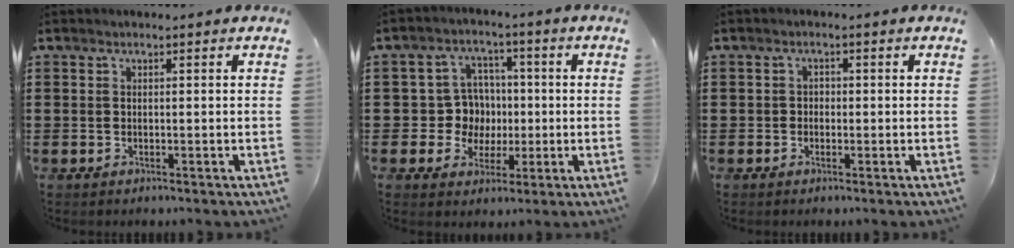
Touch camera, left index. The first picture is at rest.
{"total": 7.2, "force": [0.3, 6.9, 2.1], "torque": [-0.054, 0.012, 0.007]}
{"total": 1.0, "force": [-0.2, 0.9, 0.3], "torque": [-0.010, 0.004, -0.006]}